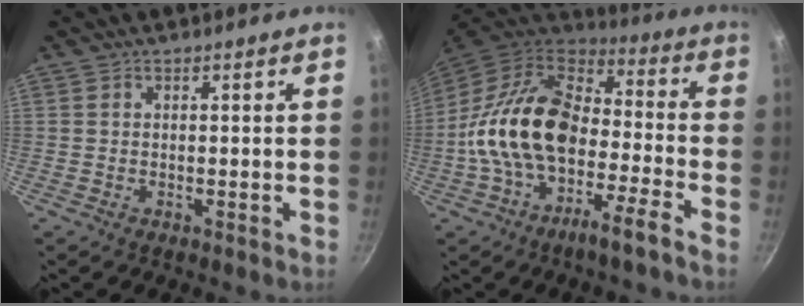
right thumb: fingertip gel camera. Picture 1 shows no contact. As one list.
[{"total": 18.0, "force": [-6.2, 7.6, 15.1], "torque": [-0.267, 0.056, -0.121]}]